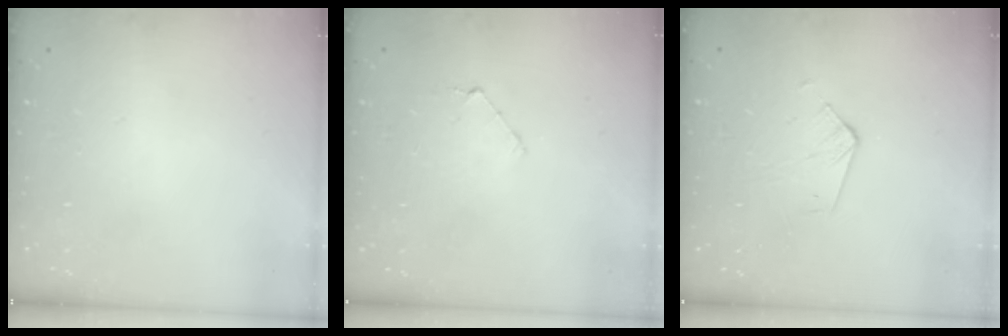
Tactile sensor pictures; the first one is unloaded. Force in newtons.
{"total": 3.4, "press": 3.4, "slide": 0.3}
{"total": 3.7, "press": 3.6, "slide": 0.3}